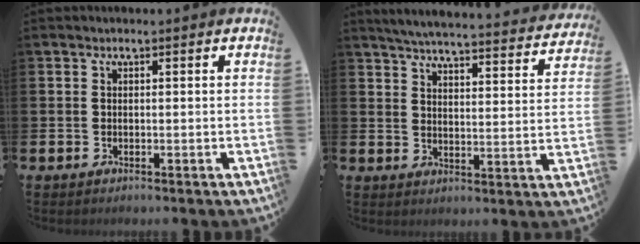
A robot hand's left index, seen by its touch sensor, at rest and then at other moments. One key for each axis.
{"total": 5.3, "fx": 5.1, "fy": 0.2, "fz": 1.4, "tx": -0.040, "ty": -0.044, "tz": 0.083}